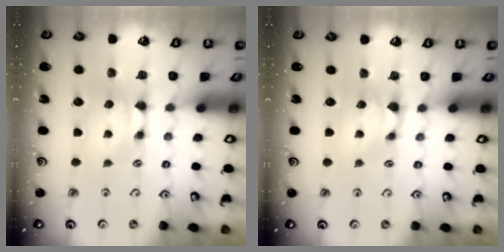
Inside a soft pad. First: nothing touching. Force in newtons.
{"total": 0.8, "press": 0.2, "slide": 0.8}